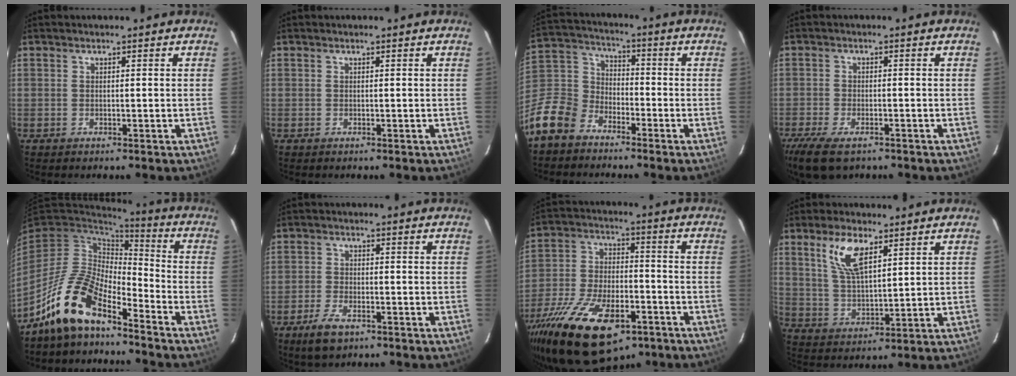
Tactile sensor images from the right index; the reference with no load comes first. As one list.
[{"total": 0.0}, {"total": 12.9, "force": [-8.8, 8.4, 4.6], "torque": [-0.125, 0.031, -0.179]}, {"total": 9.8, "force": [-6.9, 4.1, 5.6], "torque": [-0.146, -0.035, -0.125]}, {"total": 13.6, "force": [-10.5, 4.5, 7.4], "torque": [-0.150, 0.008, -0.207]}, {"total": 5.7, "force": [-3.8, 2.5, 3.5], "torque": [-0.094, -0.007, -0.069]}, {"total": 25.3, "force": [-15.4, 11.5, 16.4], "torque": [-0.340, -0.038, -0.251]}, {"total": 8.9, "force": [4.7, 3.5, 6.6], "torque": [-0.131, 0.006, 0.100]}]